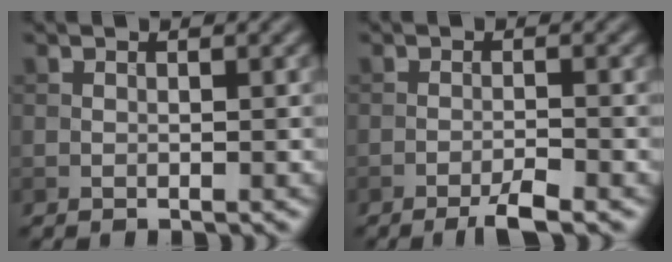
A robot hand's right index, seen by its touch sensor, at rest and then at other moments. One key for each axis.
{"total": 2.9, "fx": -1.9, "fy": 0.4, "fz": 2.1, "tx": -0.036, "ty": 0.003, "tz": -0.041}